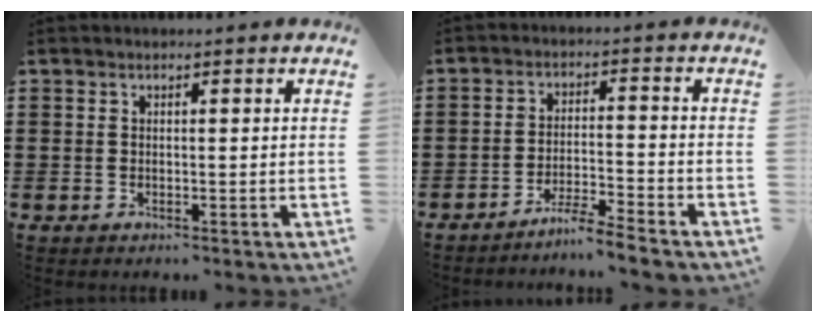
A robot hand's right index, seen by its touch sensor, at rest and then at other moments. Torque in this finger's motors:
{"motor_torque": [1.08, 1.06, 0.00, 0.02]}